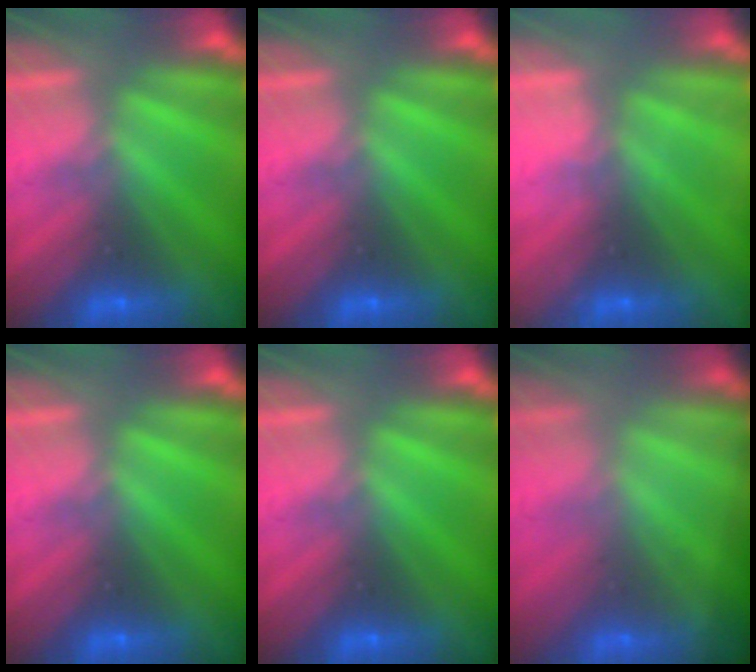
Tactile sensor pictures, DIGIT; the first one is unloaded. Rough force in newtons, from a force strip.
{"total": 0.0}
{"total": 2.3}
{"total": 0.0}
{"total": 0.0}
{"total": 1.4}